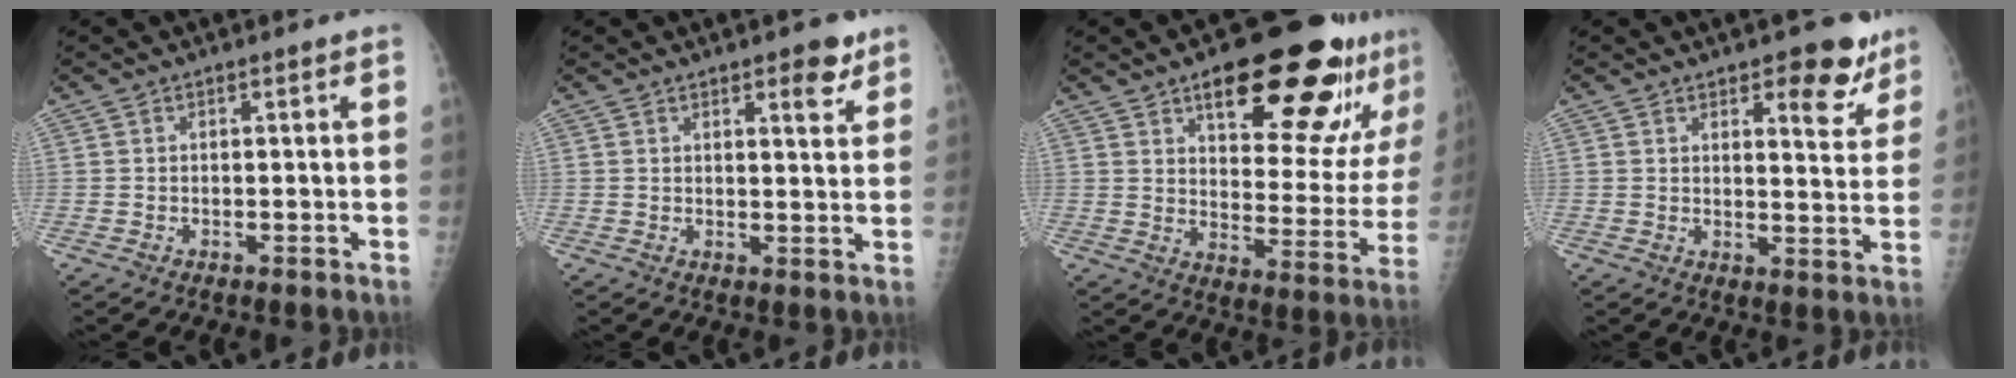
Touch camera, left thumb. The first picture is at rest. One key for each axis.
{"total": 4.7, "fx": 3.0, "fy": 1.8, "fz": 3.2, "tx": -0.026, "ty": -0.017, "tz": 0.037}
{"total": 24.2, "fx": 15.3, "fy": 8.7, "fz": 16.6, "tx": -0.182, "ty": -0.064, "tz": 0.218}
{"total": 8.8, "fx": 5.7, "fy": 3.7, "fz": 5.6, "tx": -0.035, "ty": -0.033, "tz": 0.074}